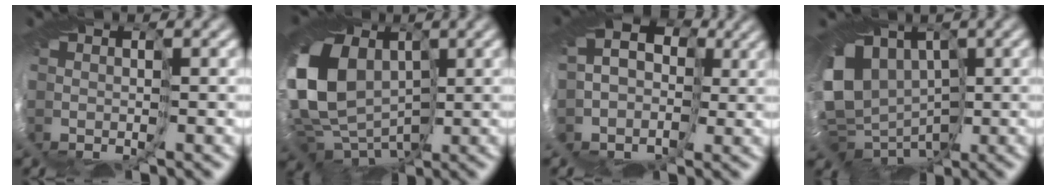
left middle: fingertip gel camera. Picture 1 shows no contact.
{"total": 12.4, "force": [0.9, 9.9, 7.4], "torque": [-0.182, -0.005, 0.021]}
{"total": 11.0, "force": [1.6, 9.9, 4.4], "torque": [-0.103, 0.026, -0.009]}
{"total": 9.3, "force": [1.3, 7.7, 5.0], "torque": [-0.098, -0.006, 0.038]}